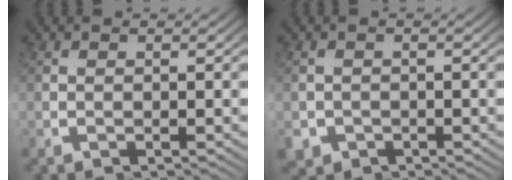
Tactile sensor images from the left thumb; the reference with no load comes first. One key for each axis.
{"total": 2.4, "fx": -0.9, "fy": 2.2, "fz": 0.2, "tx": -0.008, "ty": -0.019, "tz": -0.003}